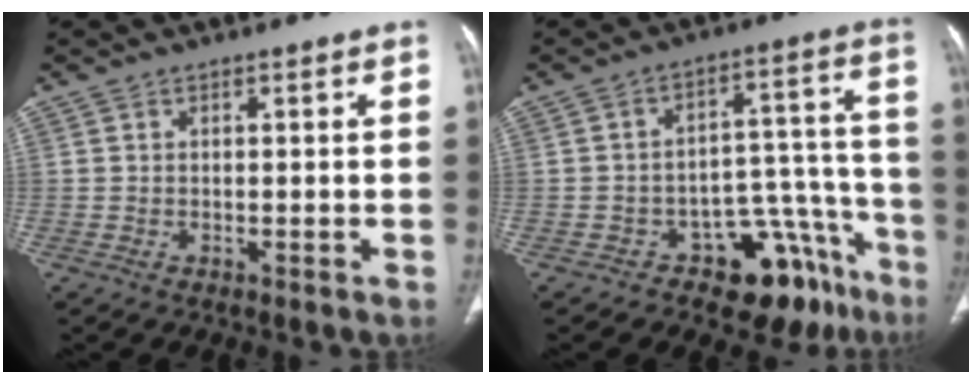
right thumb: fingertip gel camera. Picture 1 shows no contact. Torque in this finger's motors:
{"motor_torque": [2.74, 1.80, 0.64, -1.34, 0.01]}